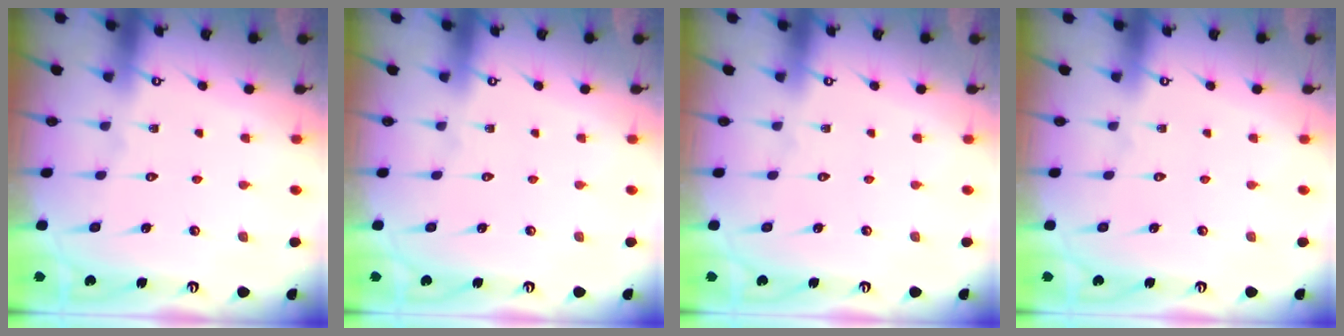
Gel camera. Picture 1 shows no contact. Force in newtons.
{"total": 0.0}
{"total": 0.0}
{"total": 0.0}